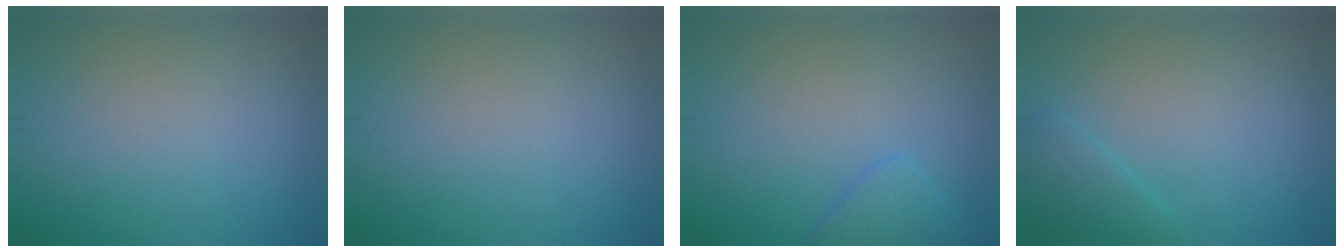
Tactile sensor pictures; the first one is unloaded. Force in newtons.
{"total": 0.0}
{"total": 2.0, "press": 1.9, "slide": 0.0}
{"total": 1.7, "press": 1.7, "slide": 0.1}